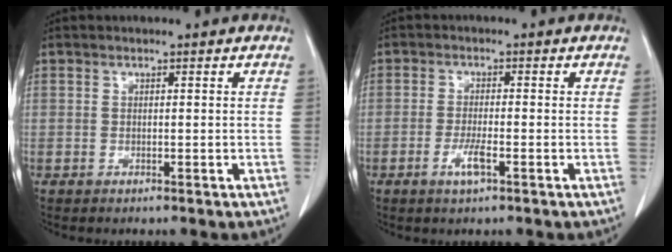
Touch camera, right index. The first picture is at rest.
{"total": 3.8, "force": [-1.7, 0.9, 3.2], "torque": [-0.066, -0.001, -0.030]}